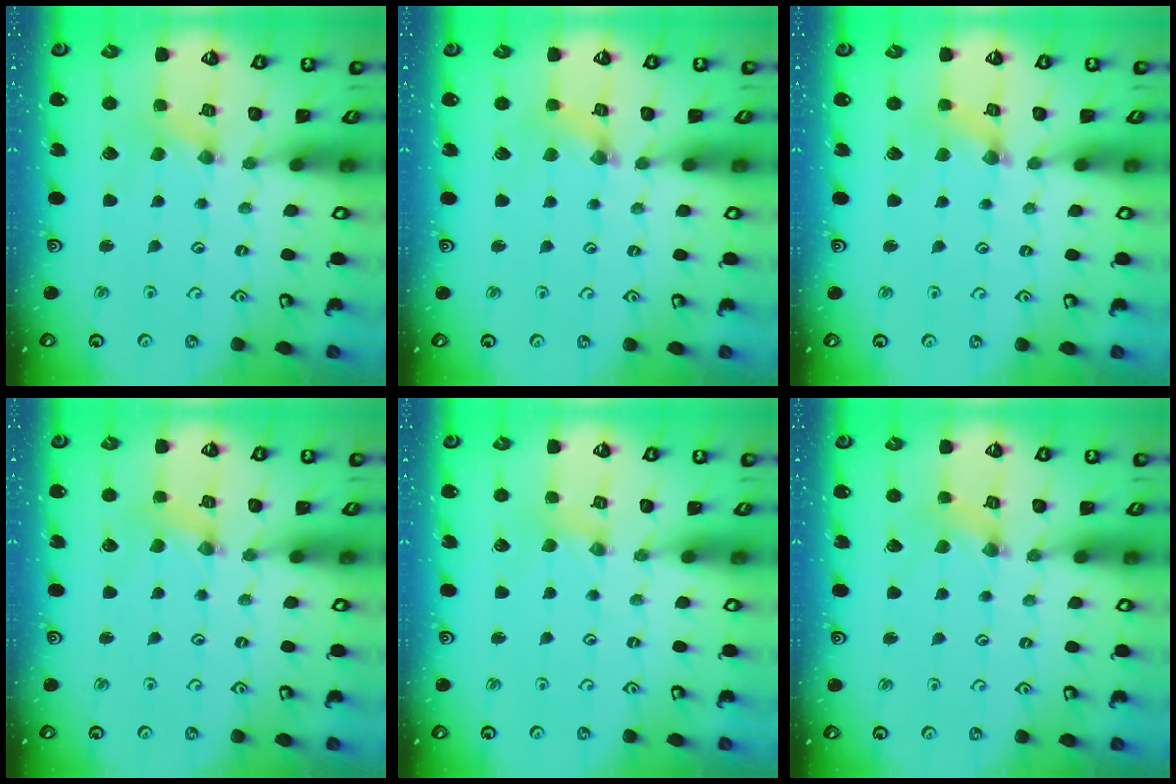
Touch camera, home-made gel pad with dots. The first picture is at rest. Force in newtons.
{"total": 1.7, "press": 1.7, "slide": 0.3}
{"total": 1.7, "press": 1.7, "slide": 0.3}
{"total": 1.3, "press": 1.3, "slide": 0.3}
{"total": 0.0}
{"total": 1.2, "press": 1.2, "slide": 0.2}